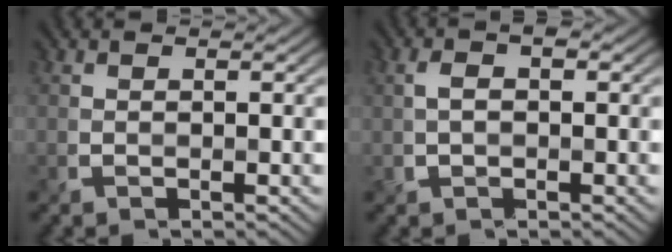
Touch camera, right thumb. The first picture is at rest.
{"total": 2.6, "force": [0.4, 1.4, 2.2], "torque": [-0.045, 0.004, 0.004]}